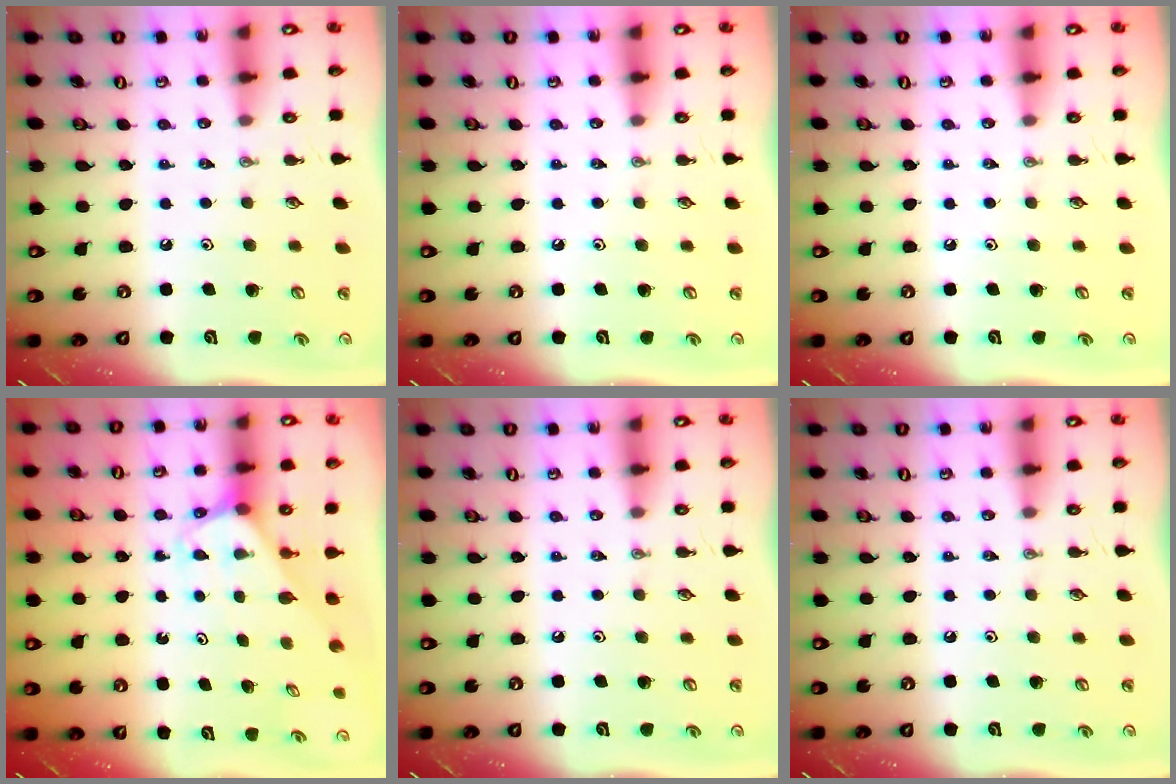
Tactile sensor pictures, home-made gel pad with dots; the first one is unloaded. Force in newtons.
{"total": 0.0}
{"total": 0.0}
{"total": 2.5, "press": 2.5, "slide": 0.1}
{"total": 0.0}
{"total": 0.0}